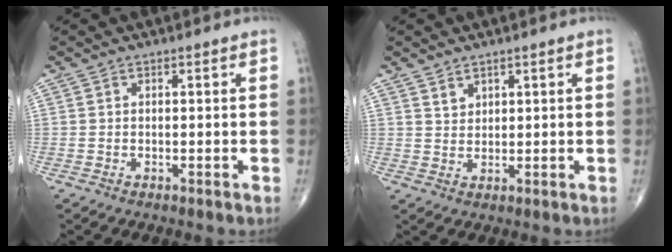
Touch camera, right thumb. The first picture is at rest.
{"total": 2.2, "force": [1.8, 1.1, 0.7], "torque": [-0.002, -0.015, 0.035]}